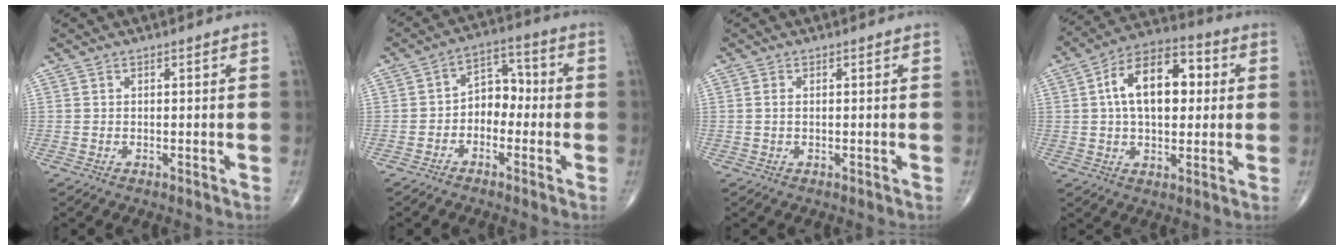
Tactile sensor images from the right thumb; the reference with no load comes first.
{"total": 6.6, "force": [-1.6, 4.9, 4.1], "torque": [-0.035, 0.038, -0.044]}
{"total": 1.0, "force": [0.1, 0.6, 0.8], "torque": [-0.021, 0.002, 0.001]}
{"total": 15.6, "force": [2.6, 9.0, 12.4], "torque": [-0.184, 0.022, 0.036]}